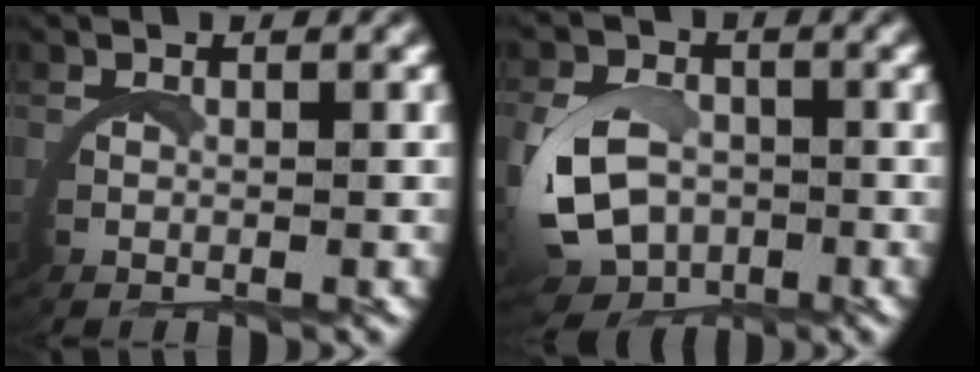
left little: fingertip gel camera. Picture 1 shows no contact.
{"total": 6.9, "force": [-1.7, 5.7, 3.5], "torque": [-0.094, -0.035, -0.019]}